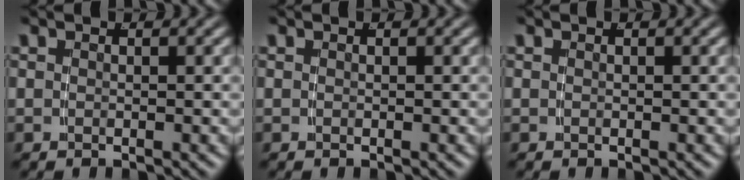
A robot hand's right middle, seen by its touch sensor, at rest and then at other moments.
{"total": 0.0}
{"total": 0.0}